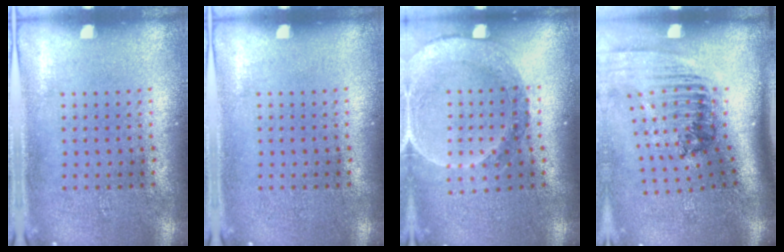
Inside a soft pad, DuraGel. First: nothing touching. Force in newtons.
{"total": 0.0}
{"total": 1.5, "press": 1.5, "slide": 0.2}
{"total": 2.3, "press": 1.6, "slide": 1.6}